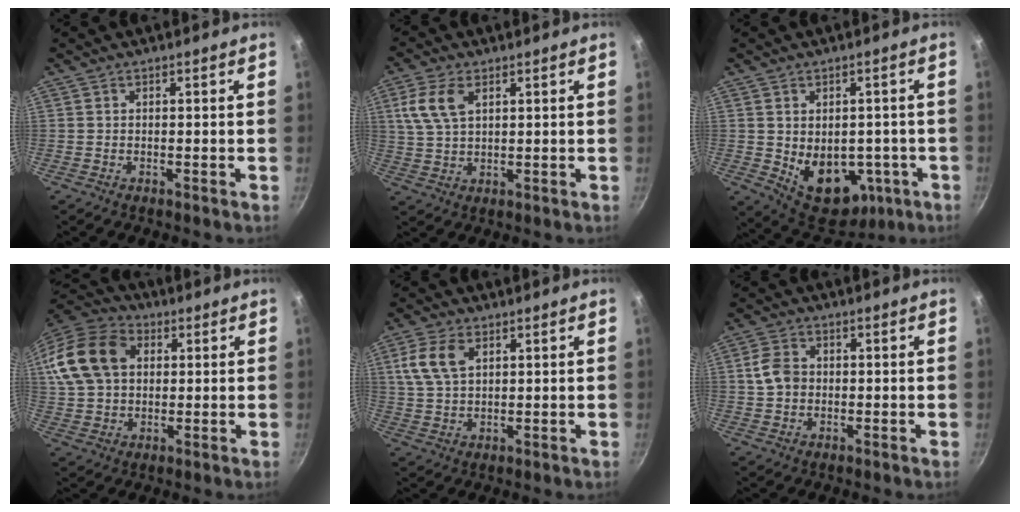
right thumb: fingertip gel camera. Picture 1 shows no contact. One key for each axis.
{"total": 7.5, "fx": 2.9, "fy": 4.2, "fz": 5.5, "tx": -0.109, "ty": 0.000, "tz": 0.058}
{"total": 13.5, "fx": -2.7, "fy": 9.6, "fz": 9.1, "tx": -0.089, "ty": -0.006, "tz": -0.009}
{"total": 19.7, "fx": 4.8, "fy": 14.7, "fz": 12.2, "tx": -0.254, "ty": 0.031, "tz": 0.079}
{"total": 7.8, "fx": 2.9, "fy": 4.7, "fz": 5.5, "tx": -0.103, "ty": 0.002, "tz": 0.057}
{"total": 5.2, "fx": 0.1, "fy": 4.2, "fz": 3.2, "tx": -0.049, "ty": 0.009, "tz": -0.004}